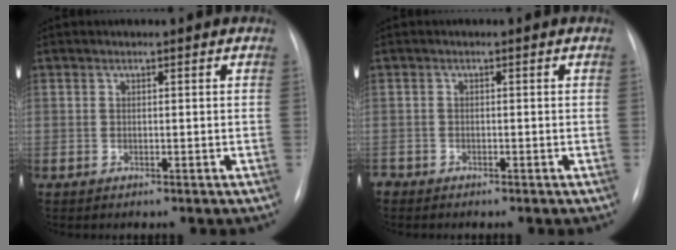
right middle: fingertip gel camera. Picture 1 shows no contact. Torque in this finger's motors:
{"motor_torque": [0.05, -0.08, 0.00, 0.01]}